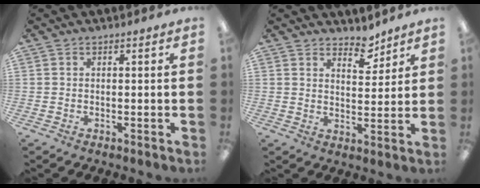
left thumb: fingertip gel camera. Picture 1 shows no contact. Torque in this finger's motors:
{"motor_torque": [0.19, 0.15, -0.14, -0.28, 0.03]}